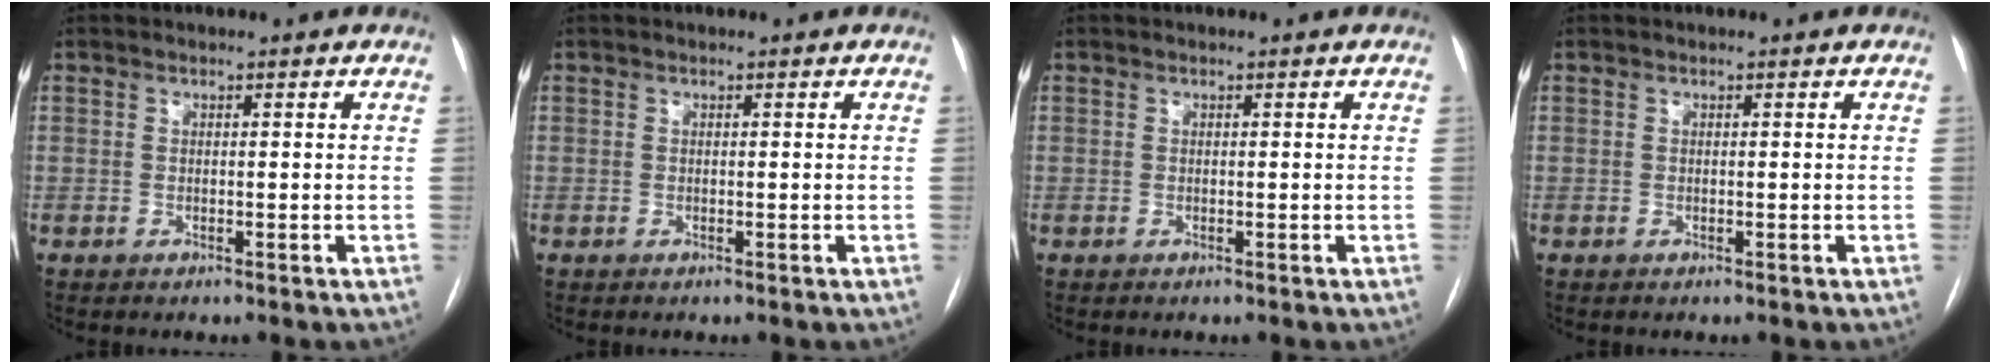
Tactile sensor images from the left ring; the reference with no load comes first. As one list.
[{"total": 0.0}, {"total": 0.0}, {"total": 0.0}]